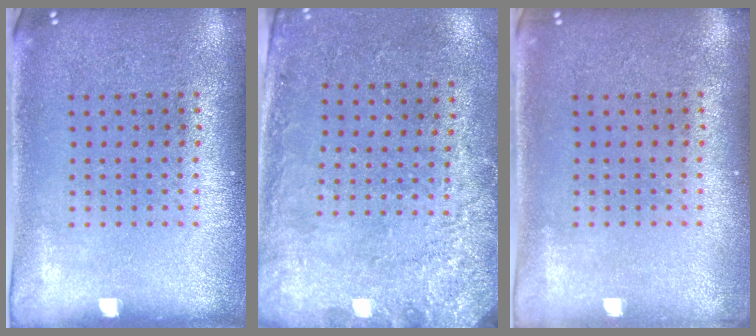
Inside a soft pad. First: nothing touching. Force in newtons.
{"total": 2.8, "press": 2.0, "slide": 1.9}
{"total": 0.5, "press": 0.5, "slide": 0.2}